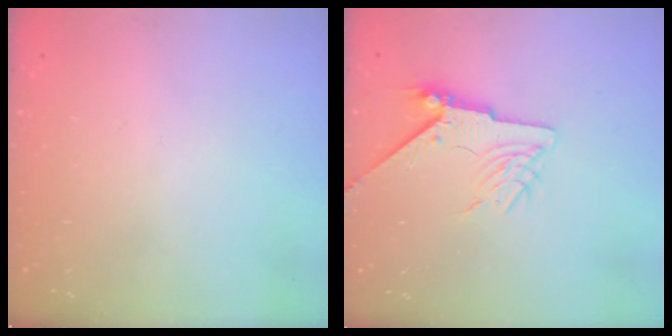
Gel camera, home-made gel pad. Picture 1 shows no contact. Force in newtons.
{"total": 7.0, "press": 6.9, "slide": 1.1}